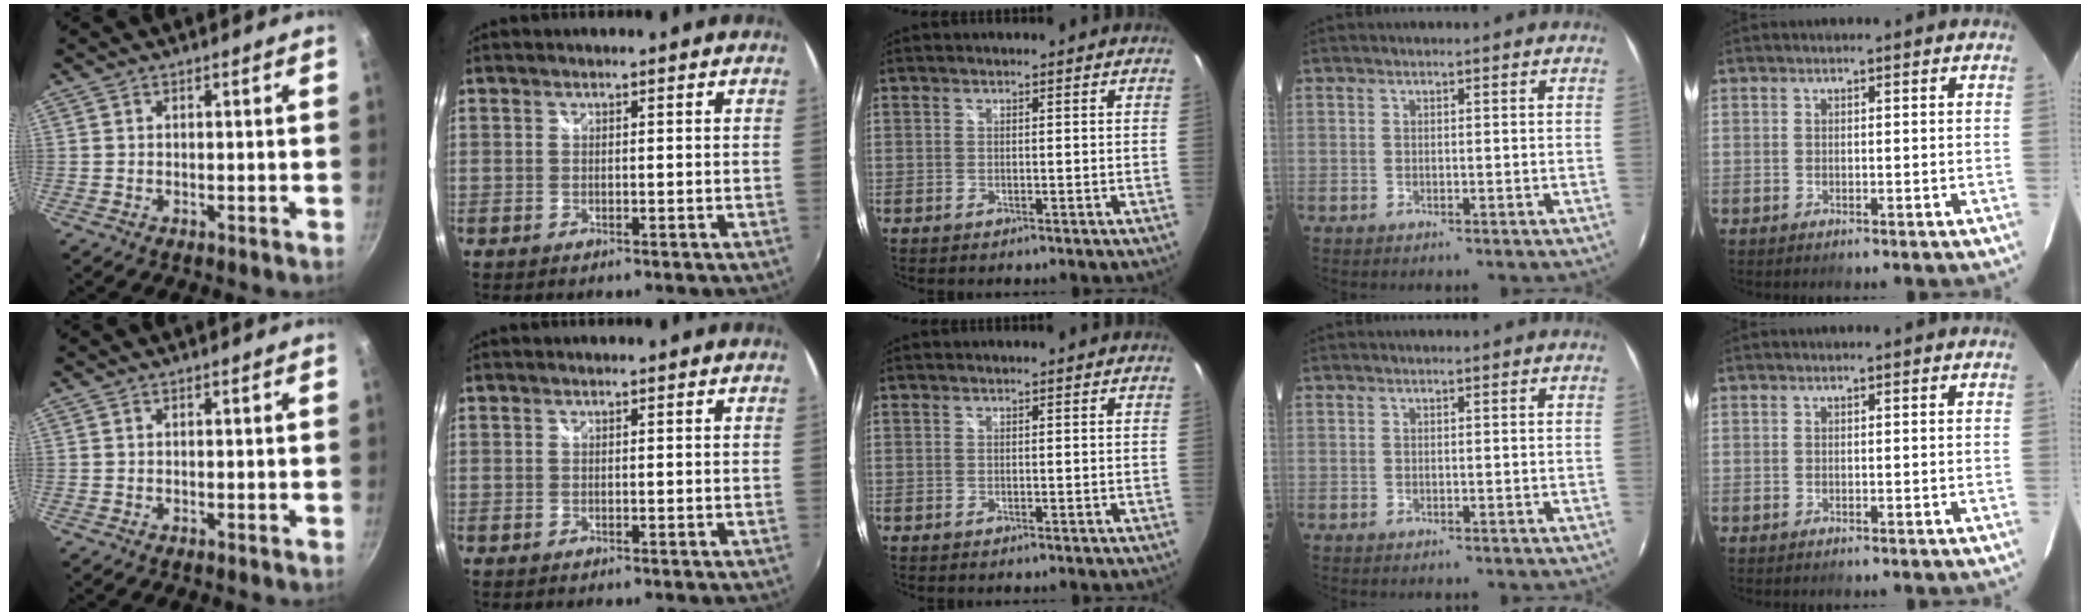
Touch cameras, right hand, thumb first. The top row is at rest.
{}